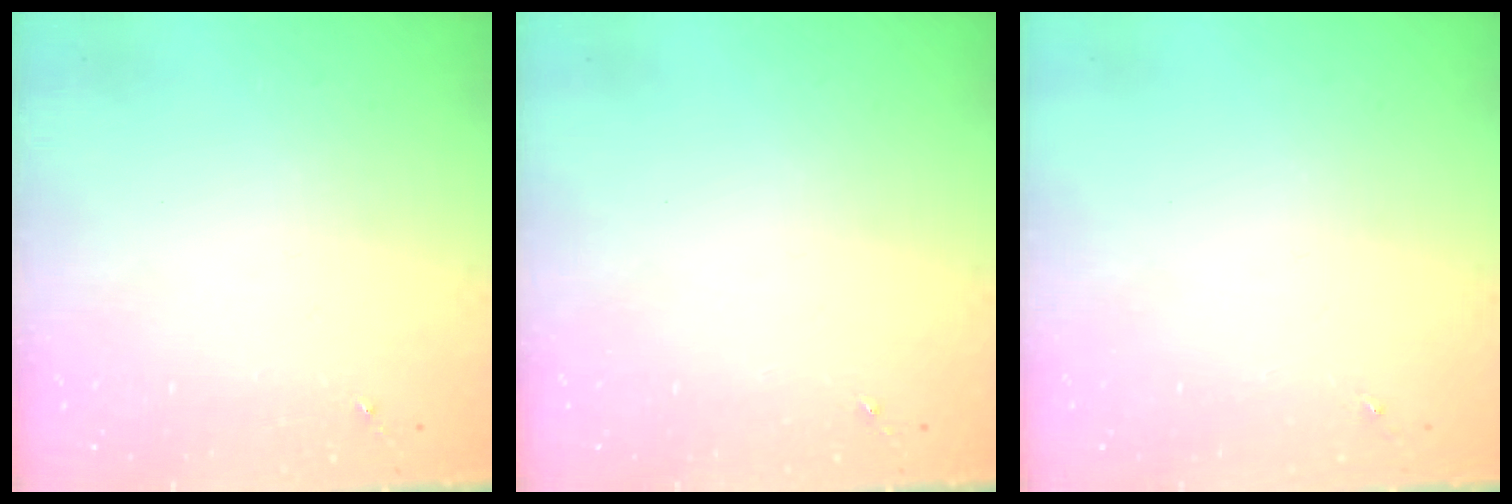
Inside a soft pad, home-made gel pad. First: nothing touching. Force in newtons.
{"total": 0.0}
{"total": 0.0}